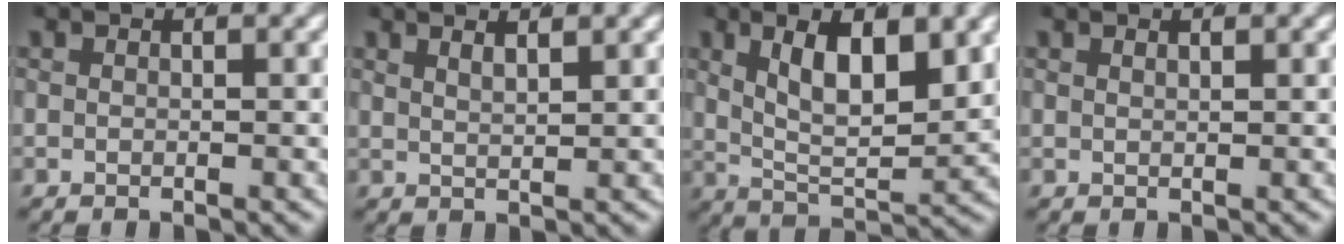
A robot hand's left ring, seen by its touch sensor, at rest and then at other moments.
{"total": 3.5, "force": [2.2, 1.7, 2.1], "torque": [-0.027, 0.006, 0.030]}
{"total": 8.5, "force": [1.7, 5.0, 6.6], "torque": [-0.127, -0.022, 0.031]}
{"total": 1.0, "force": [0.8, 0.3, 0.4], "torque": [-0.003, 0.003, 0.013]}